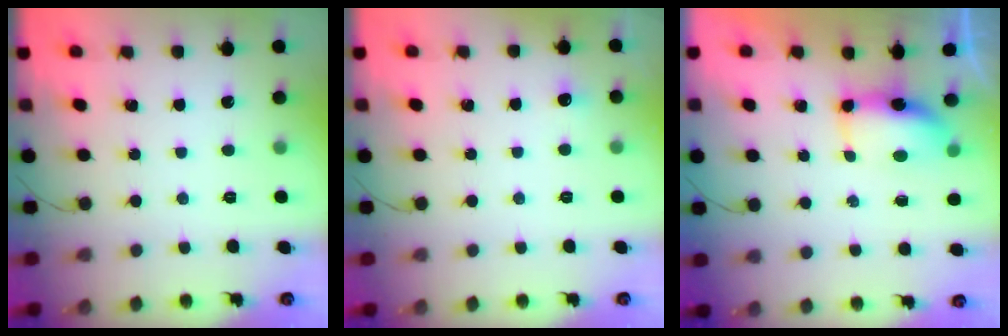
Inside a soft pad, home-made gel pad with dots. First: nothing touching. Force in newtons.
{"total": 3.4, "press": 3.1, "slide": 1.3}
{"total": 6.4, "press": 6.3, "slide": 1.2}